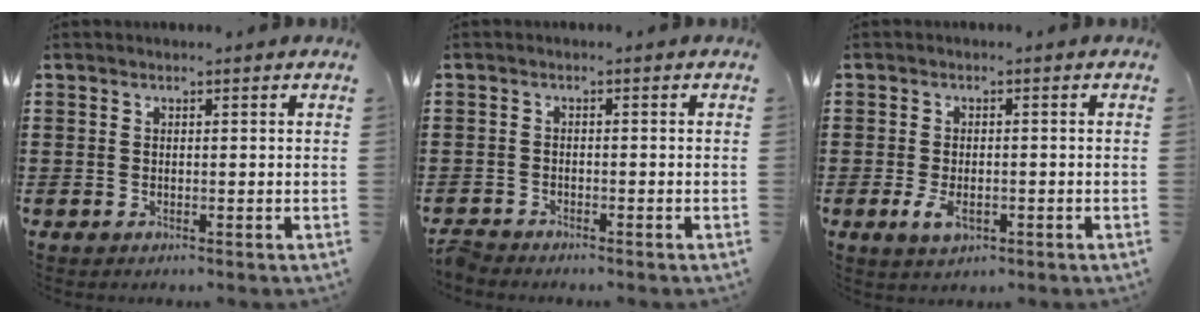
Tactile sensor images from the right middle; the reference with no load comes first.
{"total": 2.0, "force": [-2.0, 0.2, 0.2], "torque": [-0.015, -0.004, -0.043]}
{"total": 3.2, "force": [-1.1, 1.7, 2.5], "torque": [-0.052, -0.007, -0.027]}